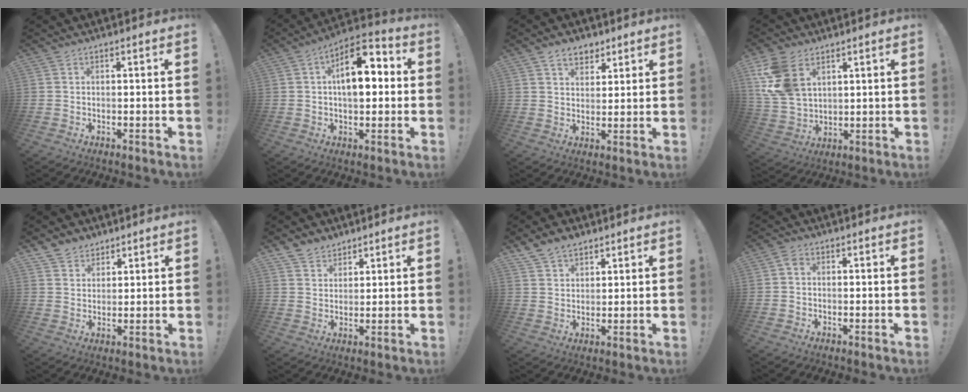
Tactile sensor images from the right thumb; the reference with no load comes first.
{"total": 14.2, "force": [2.5, 7.5, 11.7], "torque": [-0.164, 0.007, 0.043]}
{"total": 7.1, "force": [4.5, 4.8, 2.6], "torque": [-0.037, -0.019, 0.086]}
{"total": 13.9, "force": [6.3, 9.2, 8.2], "torque": [-0.166, -0.021, 0.129]}
{"total": 5.5, "force": [4.3, 3.5, 0.1], "torque": [-0.010, -0.030, 0.085]}
{"total": 5.8, "force": [4.8, 3.2, 0.5], "torque": [-0.016, -0.032, 0.095]}
{"total": 6.8, "force": [5.3, 3.8, 2.0], "torque": [-0.040, -0.026, 0.104]}
{"total": 1.6, "force": [0.0, 1.2, 1.1], "torque": [-0.015, 0.002, -0.001]}